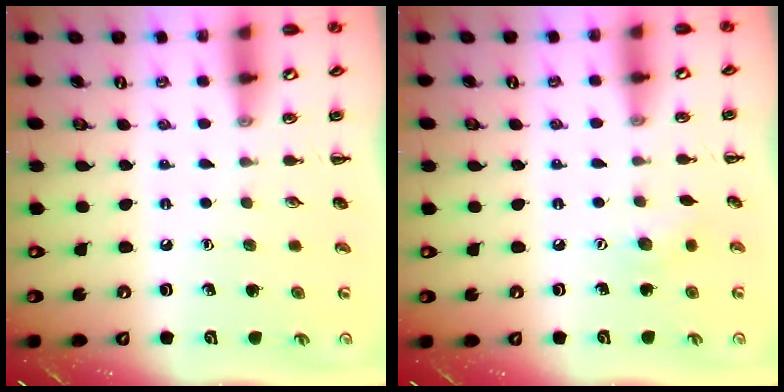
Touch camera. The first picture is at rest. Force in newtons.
{"total": 4.4, "press": 4.3, "slide": 1.1}